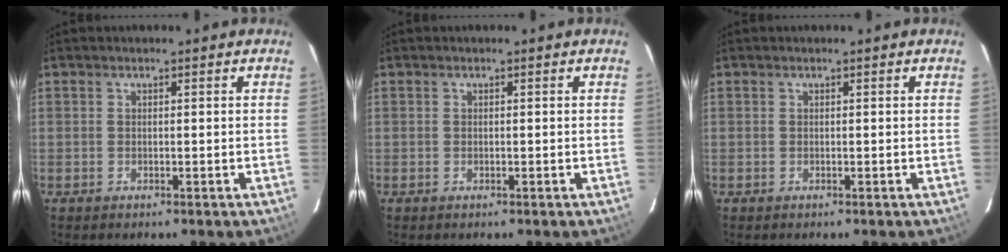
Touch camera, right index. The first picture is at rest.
{"total": 0.0}
{"total": 0.0}